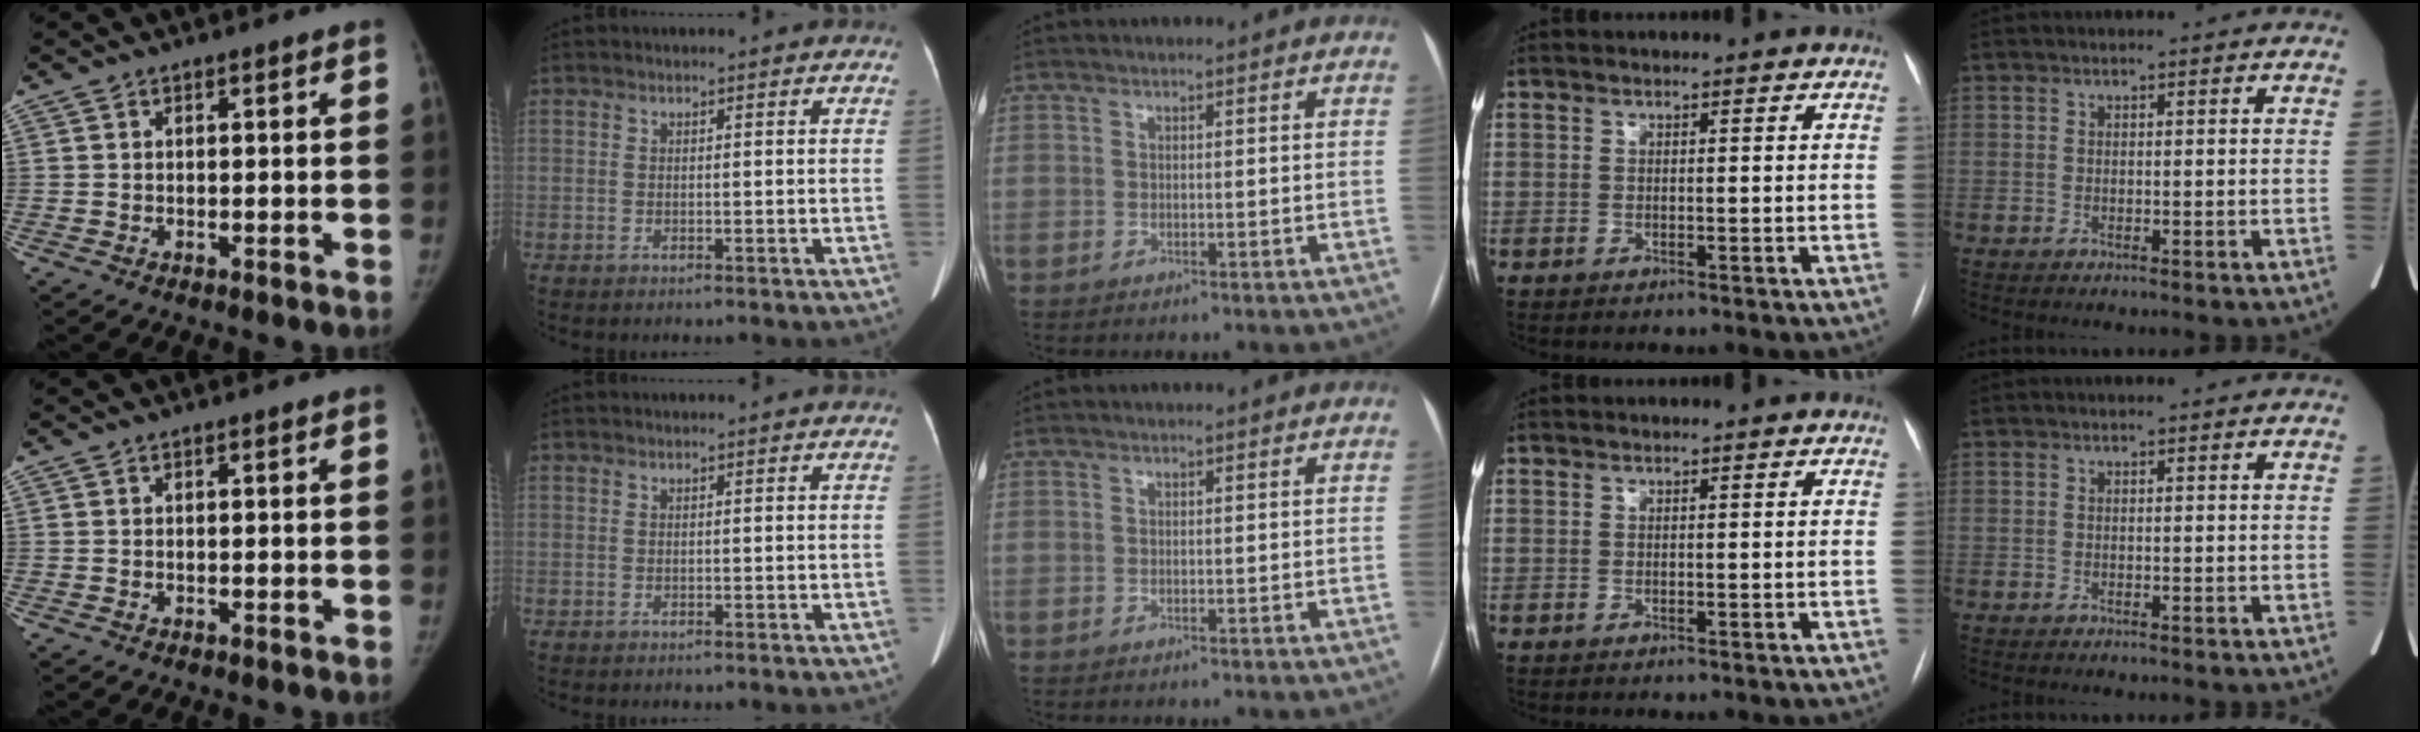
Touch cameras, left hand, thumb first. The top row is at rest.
{}